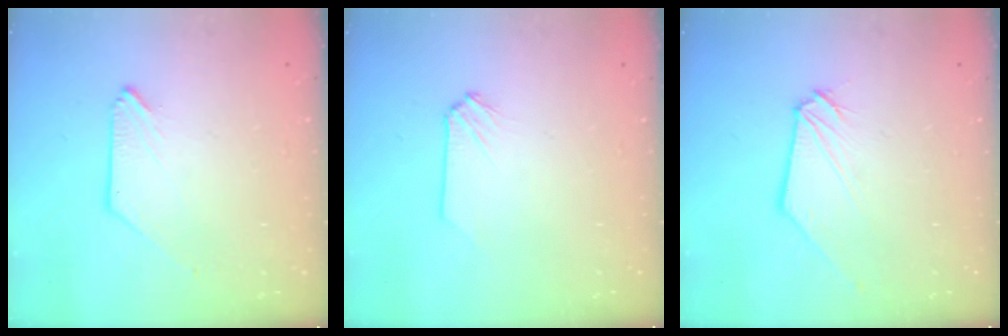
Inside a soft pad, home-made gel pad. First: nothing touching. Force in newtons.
{"total": 0.0}
{"total": 0.0}